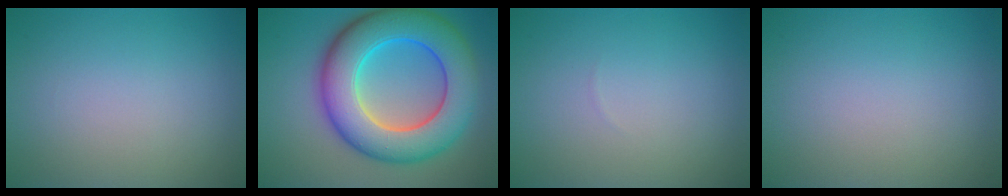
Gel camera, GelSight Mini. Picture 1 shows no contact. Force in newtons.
{"total": 11.7, "press": 11.7, "slide": 0.3}
{"total": 0.0}
{"total": 0.0}